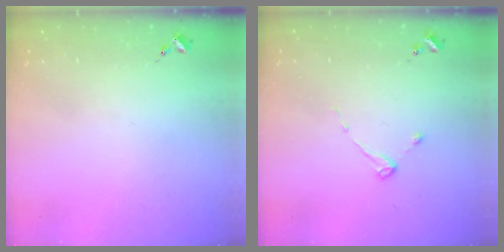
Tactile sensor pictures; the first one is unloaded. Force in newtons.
{"total": 2.6, "press": 2.5, "slide": 0.4}